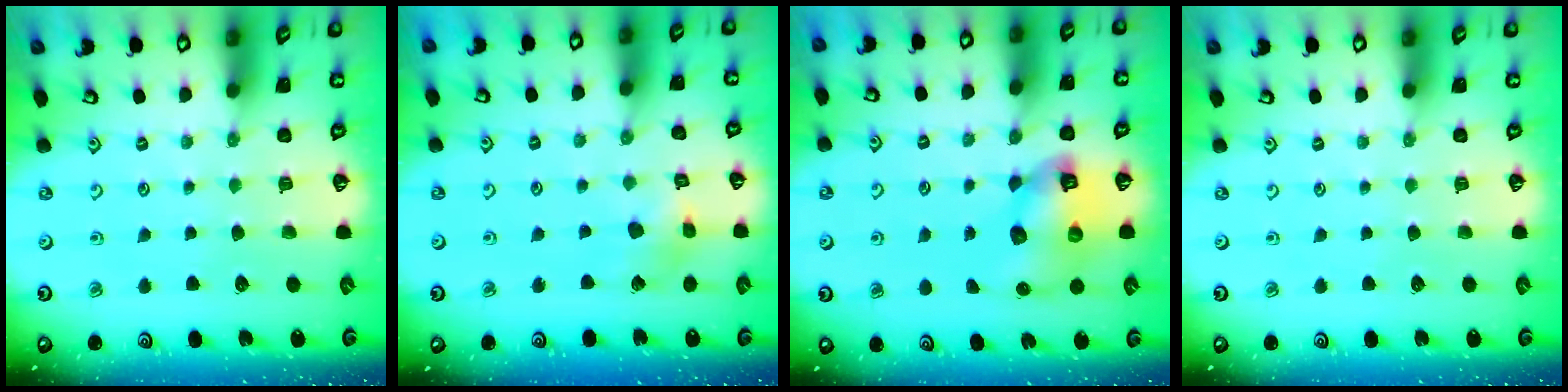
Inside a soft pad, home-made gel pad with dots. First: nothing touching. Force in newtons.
{"total": 6.3, "press": 6.2, "slide": 0.6}
{"total": 11.2, "press": 11.1, "slide": 1.7}
{"total": 0.0}